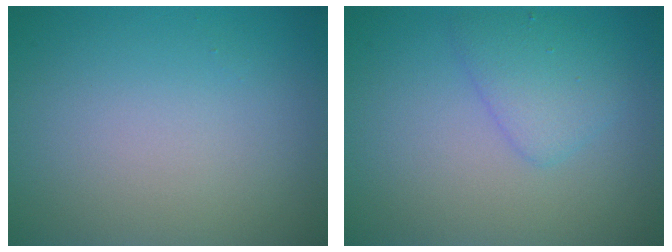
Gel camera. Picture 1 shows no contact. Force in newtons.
{"total": 2.6, "press": 2.6, "slide": 0.1}